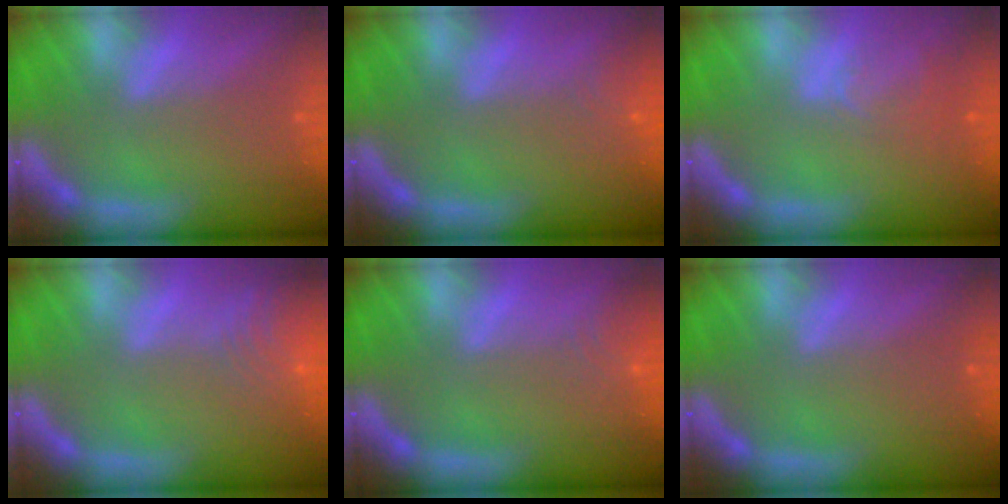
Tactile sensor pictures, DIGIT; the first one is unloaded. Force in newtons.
{"total": 1.9}
{"total": 2.5}
{"total": 8.0}
{"total": 3.0}
{"total": 0.0}